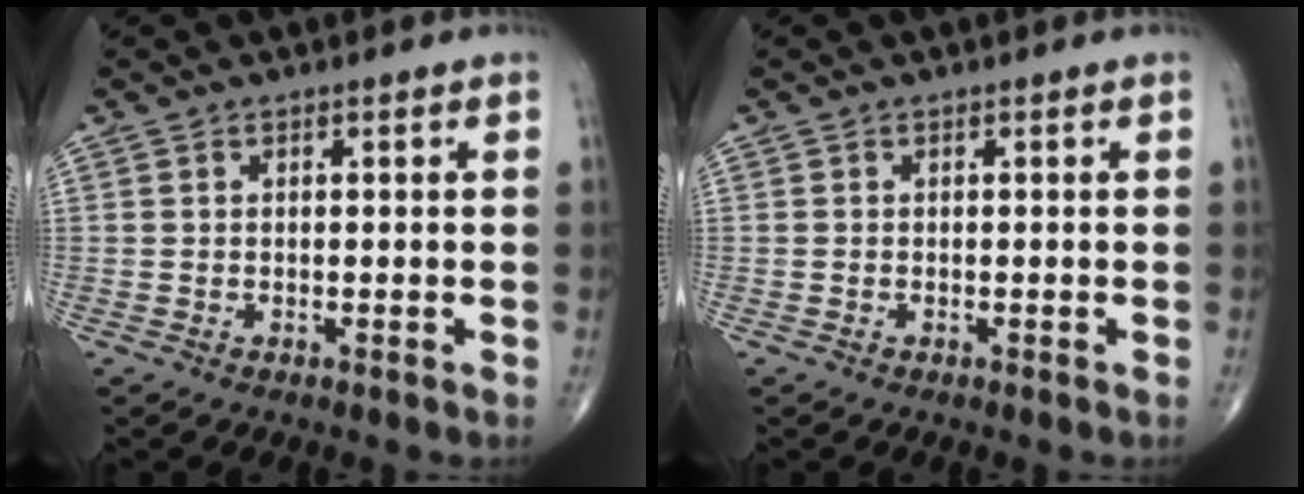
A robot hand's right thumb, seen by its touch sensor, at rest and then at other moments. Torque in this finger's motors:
{"motor_torque": [-0.21, 0.12, 0.14, 0.02, -0.03]}